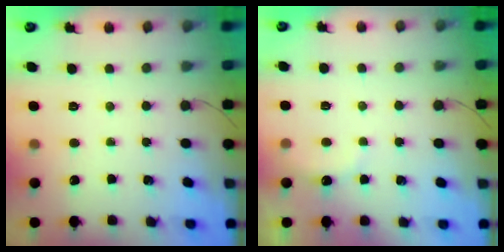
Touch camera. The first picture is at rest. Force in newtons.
{"total": 4.0, "press": 3.9, "slide": 1.1}